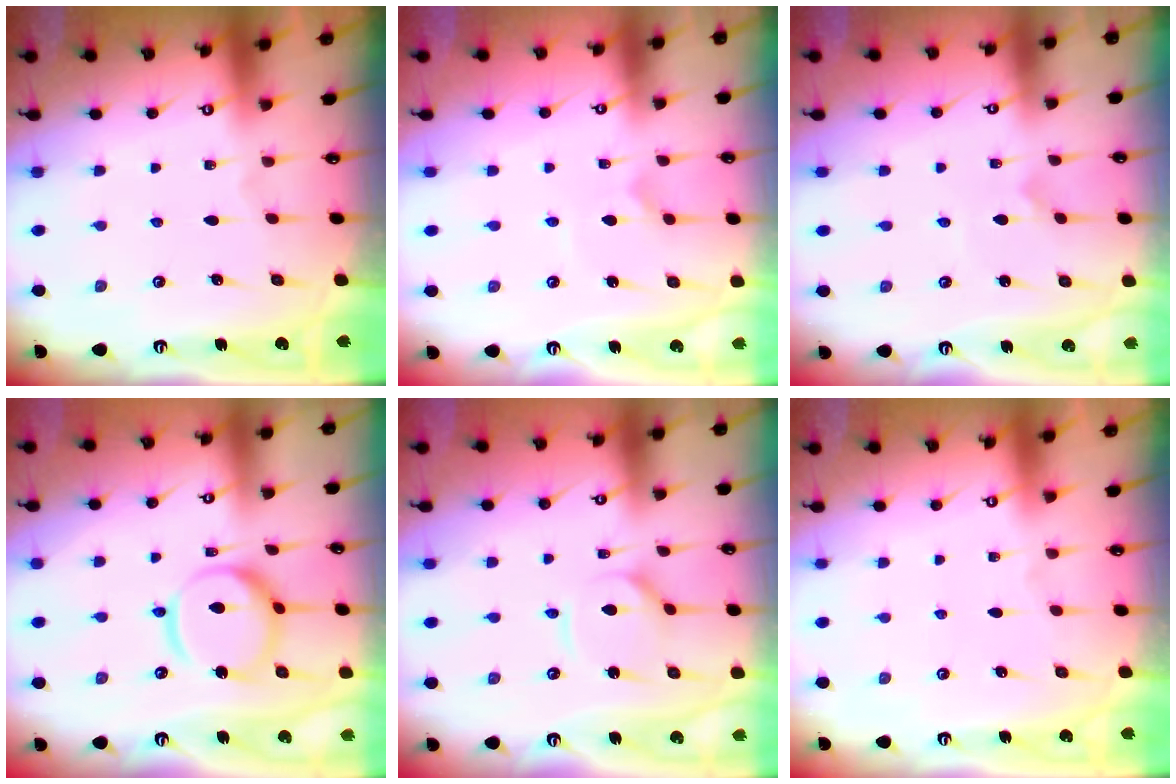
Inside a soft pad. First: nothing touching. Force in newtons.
{"total": 2.3, "press": 2.3, "slide": 0.2}
{"total": 0.8, "press": 0.8, "slide": 0.1}
{"total": 13.3, "press": 13.3, "slide": 1.3}
{"total": 4.1, "press": 4.1, "slide": 0.4}
{"total": 0.0}